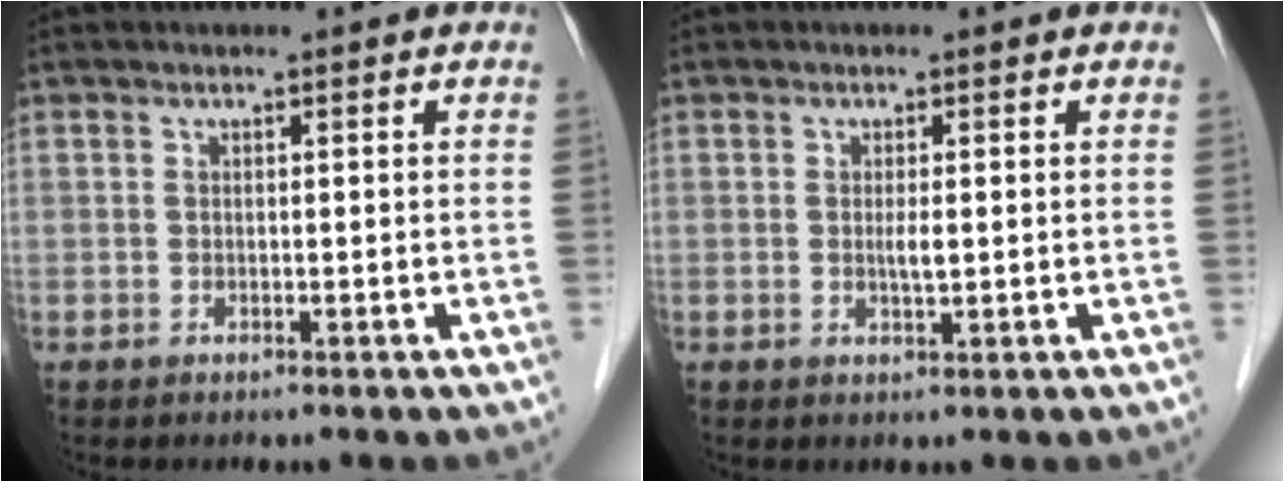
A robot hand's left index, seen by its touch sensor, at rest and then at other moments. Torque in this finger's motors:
{"motor_torque": [0.36, 0.14, 0.02, 0.04]}